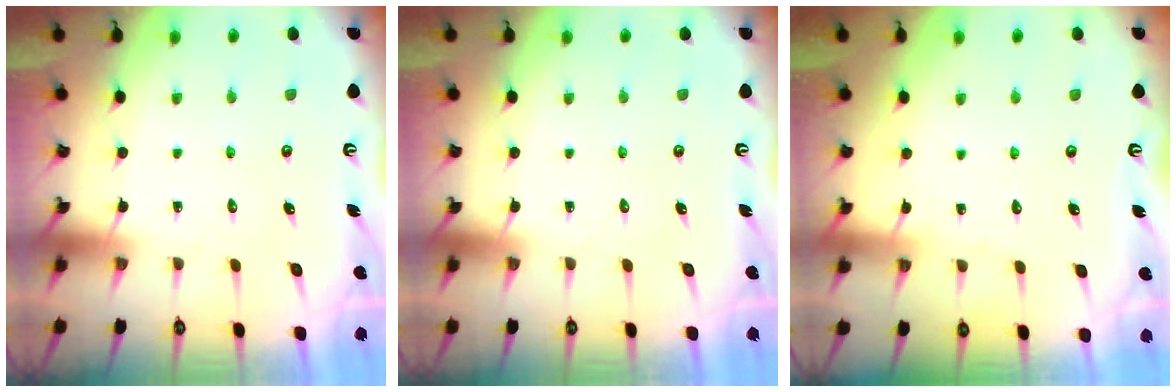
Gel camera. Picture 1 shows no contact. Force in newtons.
{"total": 0.0}
{"total": 2.0, "press": 2.0, "slide": 0.2}